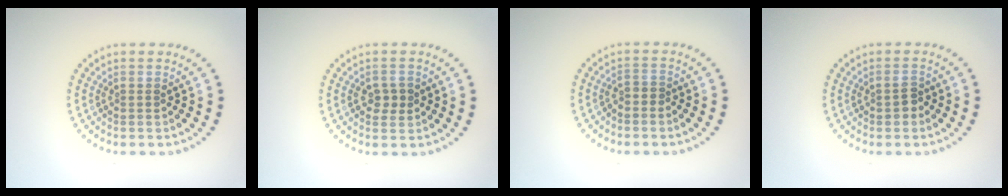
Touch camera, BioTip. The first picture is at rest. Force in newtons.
{"total": 1.9, "press": 1.9, "slide": 0.3}
{"total": 0.8, "press": 0.5, "slide": 0.6}
{"total": 1.2, "press": 1.2, "slide": 0.2}